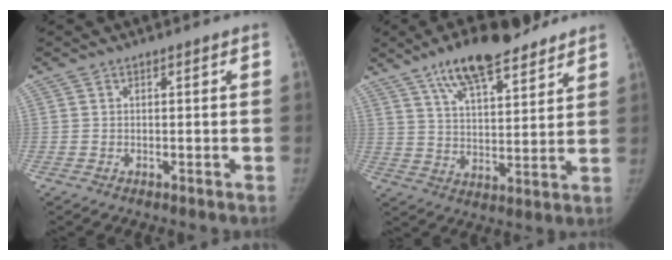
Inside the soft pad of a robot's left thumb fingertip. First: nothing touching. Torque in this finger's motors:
{"motor_torque": [0.19, 0.28, 0.39, -0.30, 0.12]}